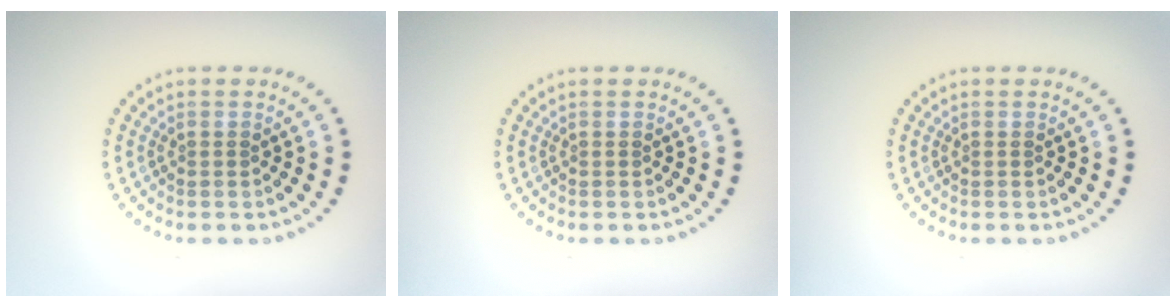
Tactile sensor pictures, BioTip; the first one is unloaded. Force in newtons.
{"total": 0.0}
{"total": 0.0}